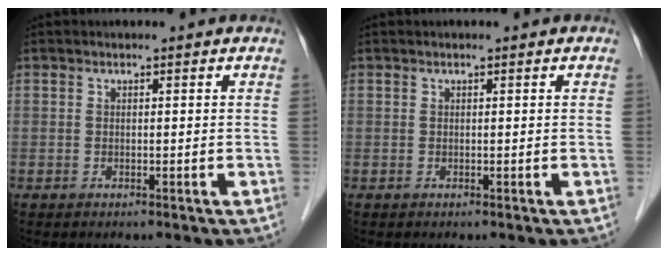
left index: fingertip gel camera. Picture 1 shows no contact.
{"total": 0.0}